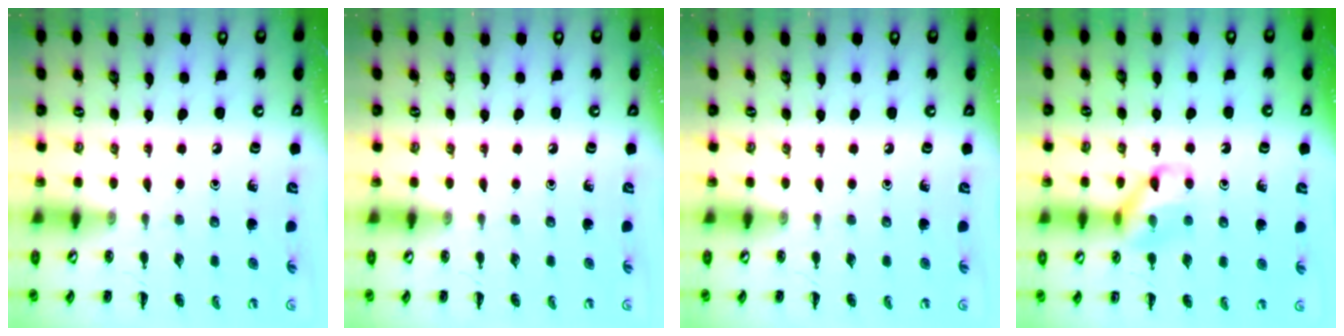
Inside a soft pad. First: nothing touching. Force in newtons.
{"total": 0.0}
{"total": 0.0}
{"total": 10.9, "press": 10.8, "slide": 1.2}